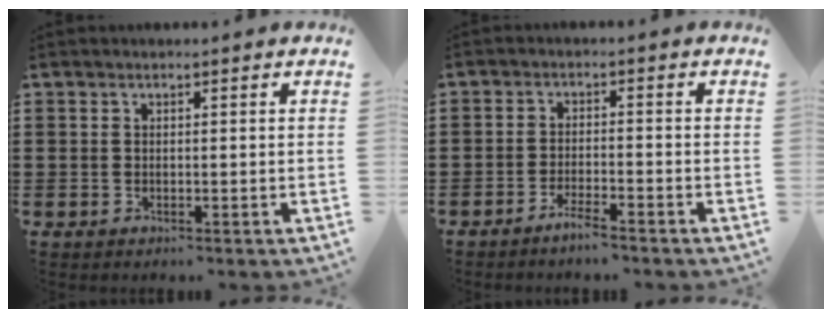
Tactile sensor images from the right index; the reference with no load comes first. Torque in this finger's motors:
{"motor_torque": [1.16, 0.98, 0.07, 0.00]}